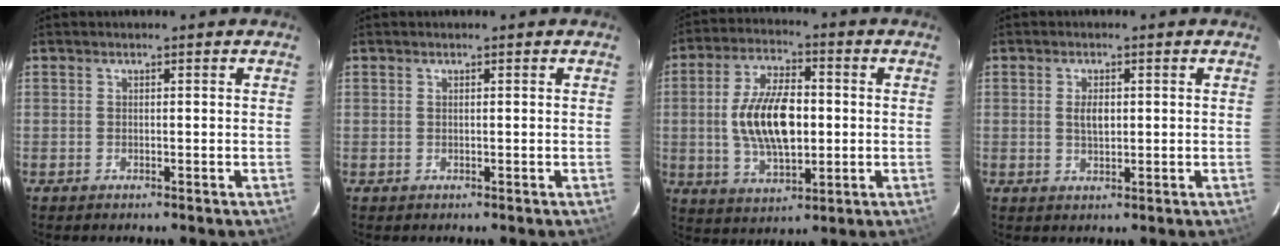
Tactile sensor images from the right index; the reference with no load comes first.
{"total": 0.0}
{"total": 14.1, "force": [-0.3, 6.9, 12.3], "torque": [-0.237, 0.004, -0.001]}
{"total": 2.8, "force": [0.3, 1.4, 2.4], "torque": [-0.042, 0.000, 0.007]}